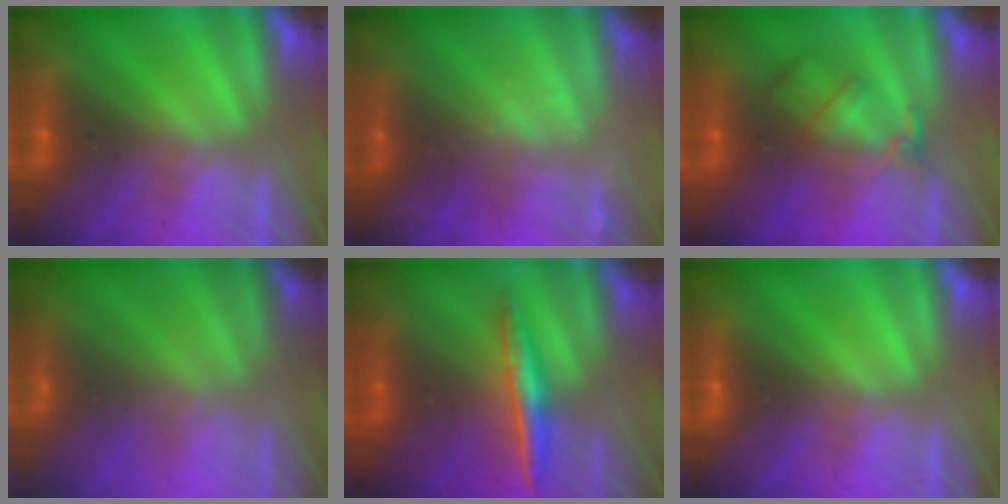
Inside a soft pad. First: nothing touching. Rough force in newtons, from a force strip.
{"total": 2.1}
{"total": 2.4}
{"total": 7.6}
{"total": 1.6}
{"total": 0.0}